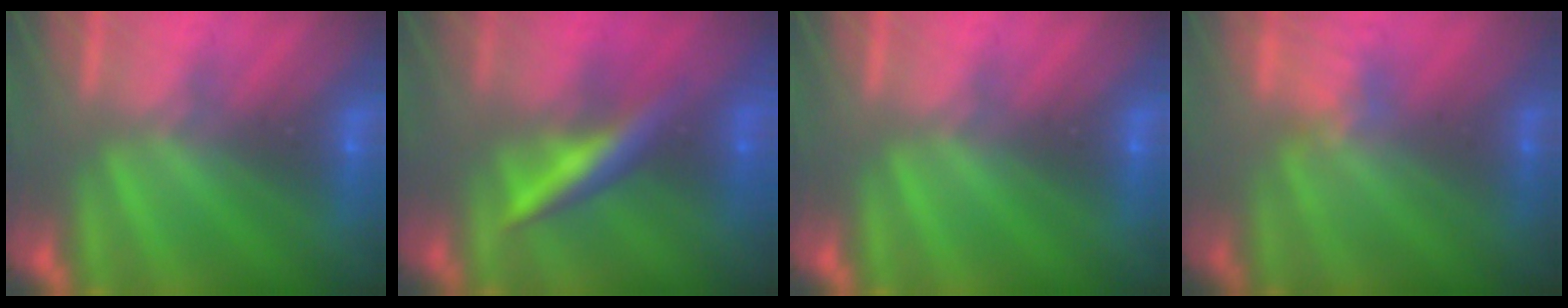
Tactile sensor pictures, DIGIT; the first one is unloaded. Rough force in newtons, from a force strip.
{"total": 2.8}
{"total": 0.0}
{"total": 2.3}